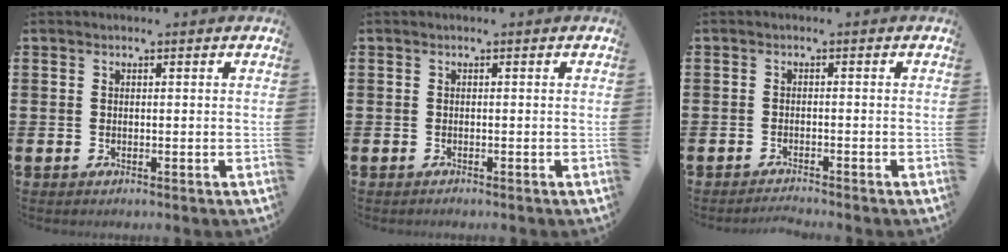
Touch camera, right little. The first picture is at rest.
{"total": 0.0}
{"total": 1.1, "force": [-1.1, -0.2, 0.1], "torque": [-0.002, 0.000, -0.021]}